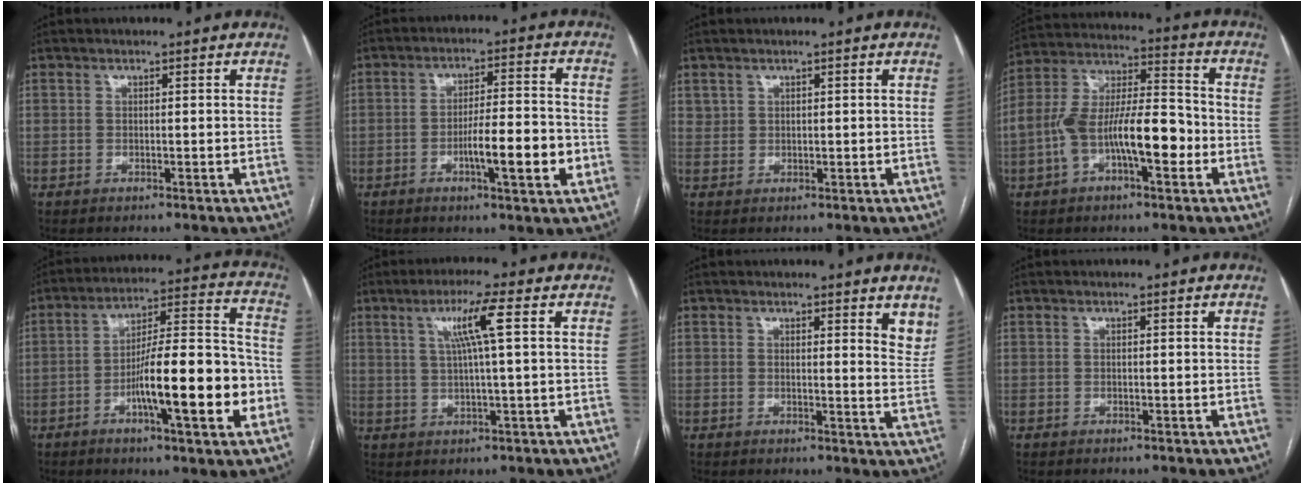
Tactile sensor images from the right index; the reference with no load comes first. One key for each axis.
{"total": 9.2, "fx": -2.9, "fy": 1.2, "fz": 8.7, "tx": -0.138, "ty": 0.005, "tz": -0.045}
{"total": 1.2, "fx": 0.8, "fy": 0.9, "fz": 0.2, "tx": 0.002, "ty": 0.003, "tz": 0.014}
{"total": 14.2, "fx": -4.1, "fy": 4.9, "fz": 12.6, "tx": -0.243, "ty": 0.032, "tz": -0.070}
{"total": 17.3, "fx": -5.3, "fy": 2.3, "fz": 16.3, "tx": -0.260, "ty": 0.009, "tz": -0.079}
{"total": 6.4, "fx": 2.0, "fy": -0.6, "fz": 6.0, "tx": -0.110, "ty": 0.006, "tz": 0.037}
{"total": 4.7, "fx": 3.7, "fy": 0.8, "fz": 2.7, "tx": -0.024, "ty": -0.024, "tz": 0.028}
{"total": 0.0}